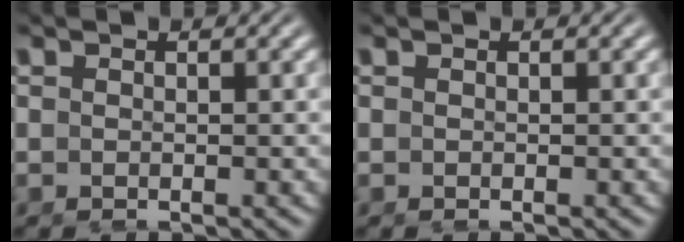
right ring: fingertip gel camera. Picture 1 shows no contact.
{"total": 0.0}